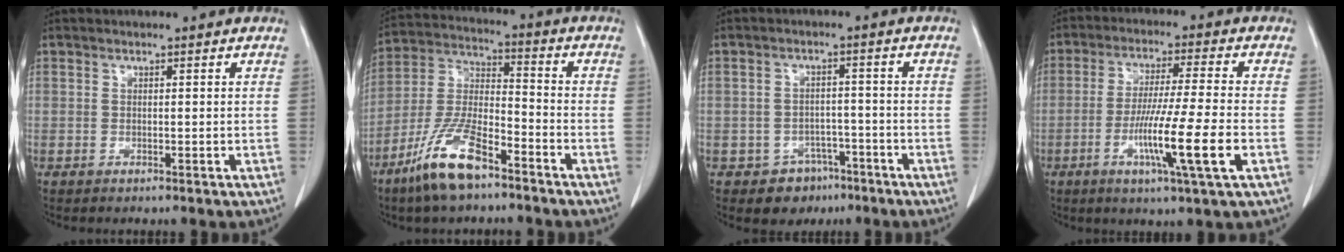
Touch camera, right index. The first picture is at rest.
{"total": 12.4, "force": [-8.2, 3.2, 8.8], "torque": [-0.190, -0.013, -0.160]}
{"total": 5.3, "force": [-3.2, 4.2, 0.5], "torque": [-0.002, 0.015, -0.040]}
{"total": 11.9, "force": [-3.8, -0.9, 11.3], "torque": [-0.207, -0.019, -0.070]}